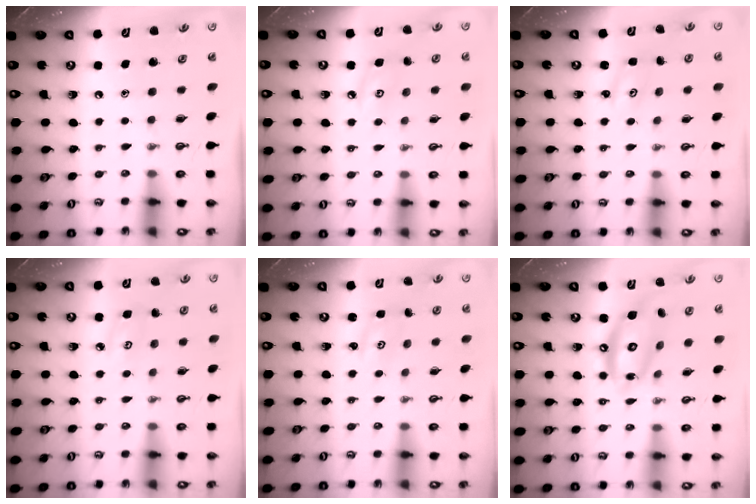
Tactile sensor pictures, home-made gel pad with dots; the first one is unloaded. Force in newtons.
{"total": 7.6, "press": 7.5, "slide": 0.9}
{"total": 2.0, "press": 2.0, "slide": 0.2}
{"total": 4.6, "press": 4.6, "slide": 0.4}
{"total": 2.0, "press": 2.0, "slide": 0.3}
{"total": 14.2, "press": 14.1, "slide": 1.2}